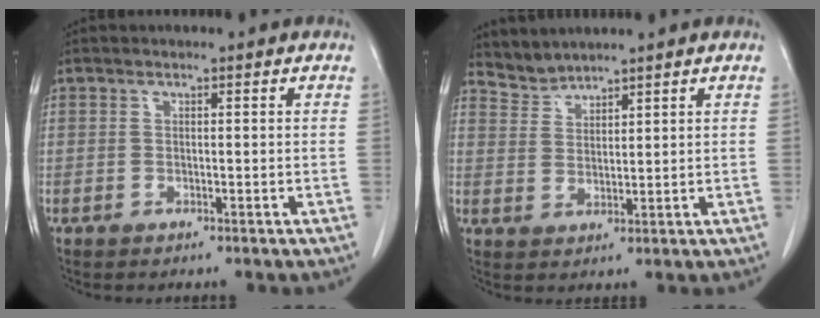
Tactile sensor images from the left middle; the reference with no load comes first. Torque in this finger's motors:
{"motor_torque": [-0.10, -0.54, -0.07, -0.04]}